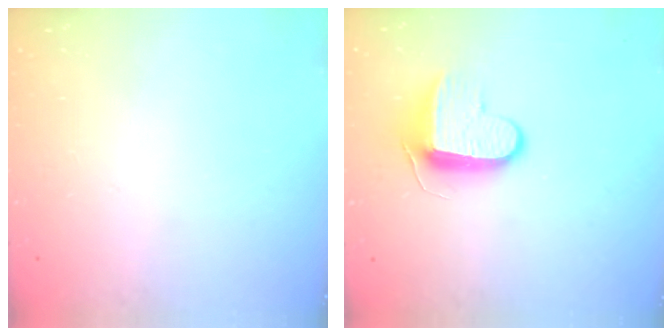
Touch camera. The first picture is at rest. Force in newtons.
{"total": 9.2, "press": 9.2, "slide": 0.9}